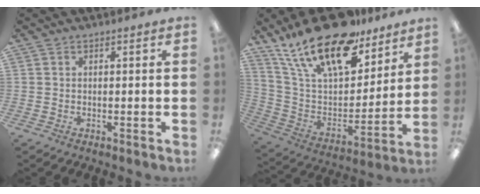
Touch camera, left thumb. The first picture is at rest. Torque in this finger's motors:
{"motor_torque": [2.06, 2.08, 1.40, -1.37, 0.46]}